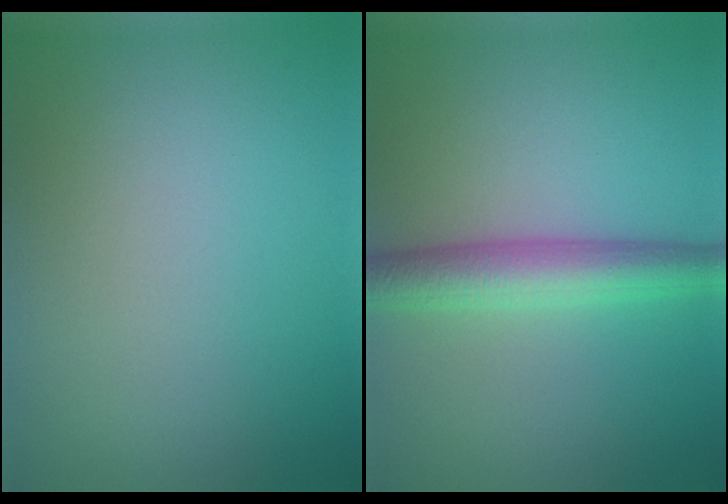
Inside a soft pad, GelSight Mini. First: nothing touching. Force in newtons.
{"total": 4.6, "press": 4.6, "slide": 0.1}